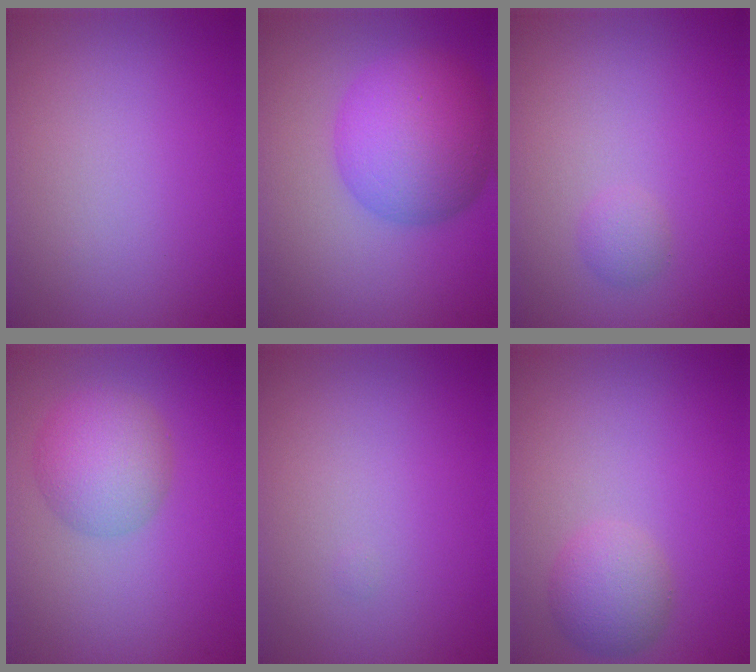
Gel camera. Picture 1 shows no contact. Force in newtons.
{"total": 8.1, "press": 8.1, "slide": 0.2}
{"total": 1.0, "press": 1.0, "slide": 0.1}
{"total": 4.3, "press": 4.3, "slide": 0.2}
{"total": 0.0}
{"total": 2.9, "press": 2.9, "slide": 0.0}